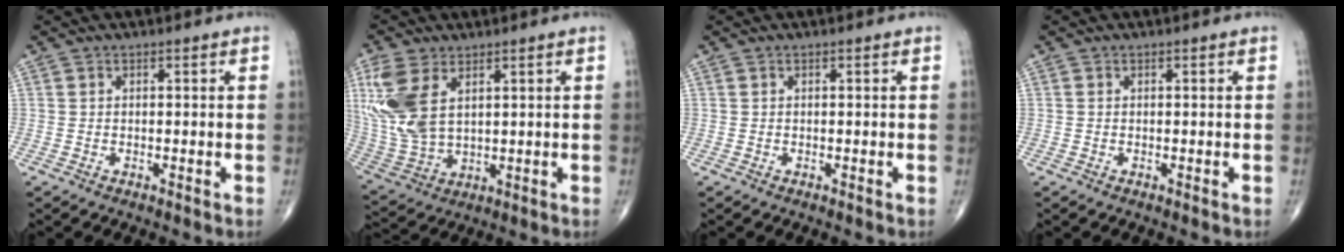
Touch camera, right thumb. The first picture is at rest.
{"total": 13.3, "force": [4.7, 7.7, 9.9], "torque": [-0.230, -0.011, 0.110]}
{"total": 0.0}
{"total": 0.0}